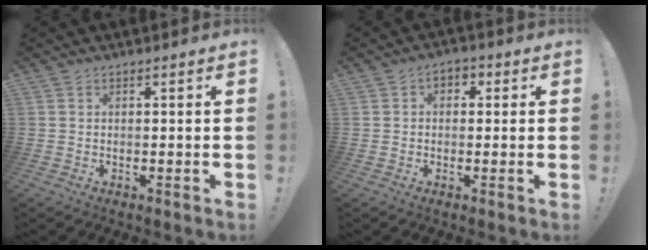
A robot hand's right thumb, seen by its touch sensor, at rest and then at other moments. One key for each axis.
{"total": 3.1, "fx": -0.4, "fy": 2.6, "fz": 1.6, "tx": -0.018, "ty": 0.009, "tz": -0.008}